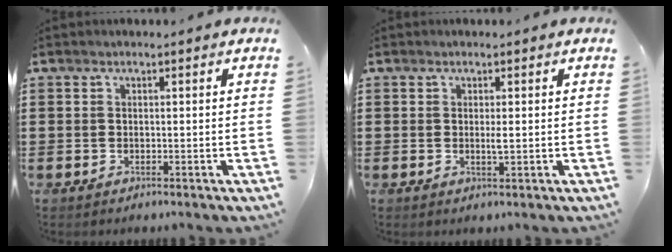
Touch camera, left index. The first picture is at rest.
{"total": 1.3, "force": [0.0, 0.2, 1.3], "torque": [-0.026, -0.002, -0.001]}